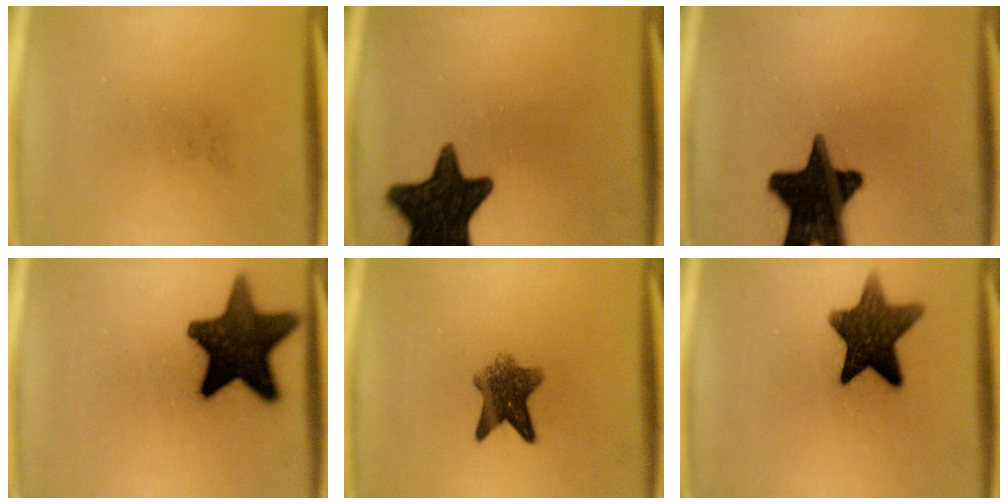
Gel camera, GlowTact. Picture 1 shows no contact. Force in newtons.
{"total": 15.9}
{"total": 19.6}
{"total": 16.5}
{"total": 7.0}
{"total": 12.3}